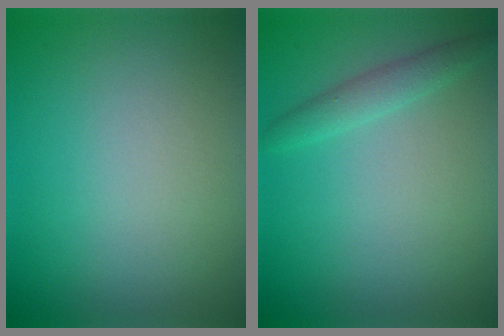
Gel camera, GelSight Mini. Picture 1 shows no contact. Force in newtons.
{"total": 1.6, "press": 1.6, "slide": 0.0}